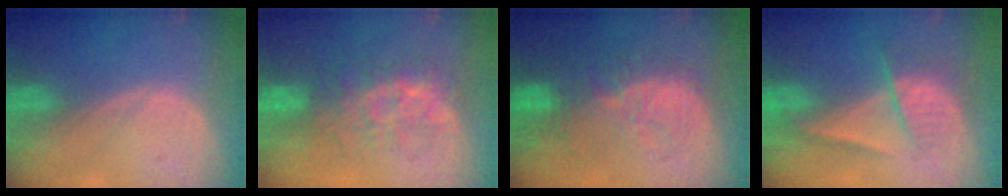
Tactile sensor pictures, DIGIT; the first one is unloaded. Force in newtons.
{"total": 7.7, "press": 7.5, "slide": 1.6}
{"total": 11.1, "press": 9.9, "slide": 5.0}
{"total": 7.1, "press": 6.0, "slide": 3.8}